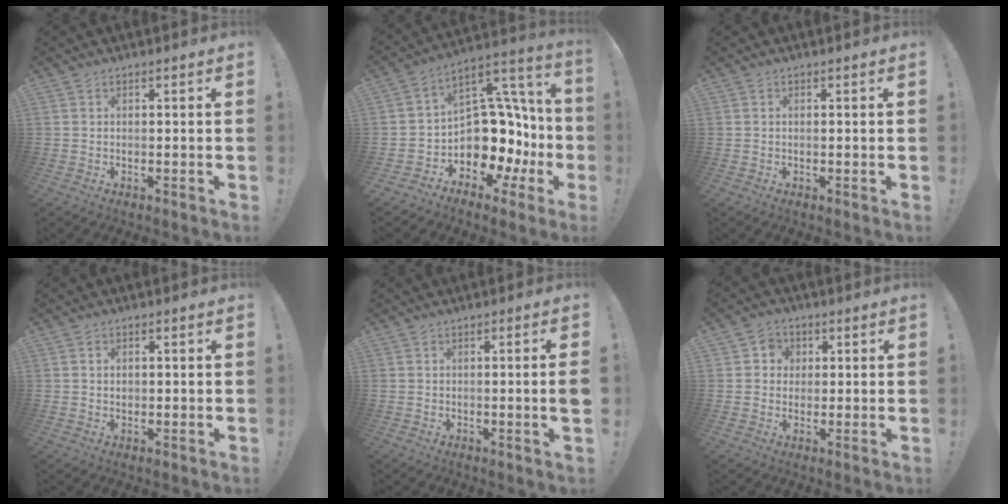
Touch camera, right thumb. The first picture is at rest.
{"total": 13.6, "force": [-1.7, 10.6, 8.4], "torque": [-0.104, -0.024, 0.003]}
{"total": 0.0}
{"total": 1.2, "force": [0.1, 1.0, 0.6], "torque": [-0.009, 0.003, -0.001]}
{"total": 3.1, "force": [-0.1, -0.4, 3.1], "torque": [-0.051, -0.007, -0.003]}
{"total": 4.7, "force": [0.4, 4.5, 1.1], "torque": [-0.015, 0.004, 0.006]}